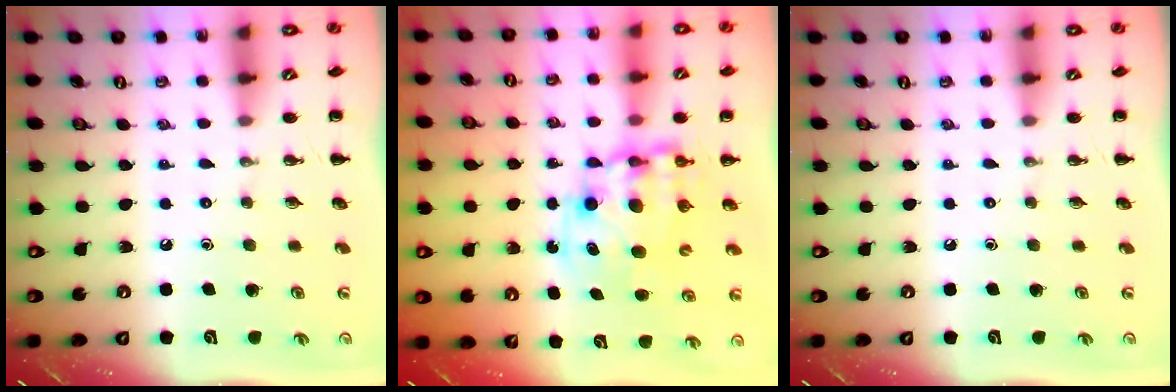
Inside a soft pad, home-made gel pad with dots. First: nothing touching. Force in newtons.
{"total": 10.9, "press": 10.5, "slide": 2.9}
{"total": 0.0}